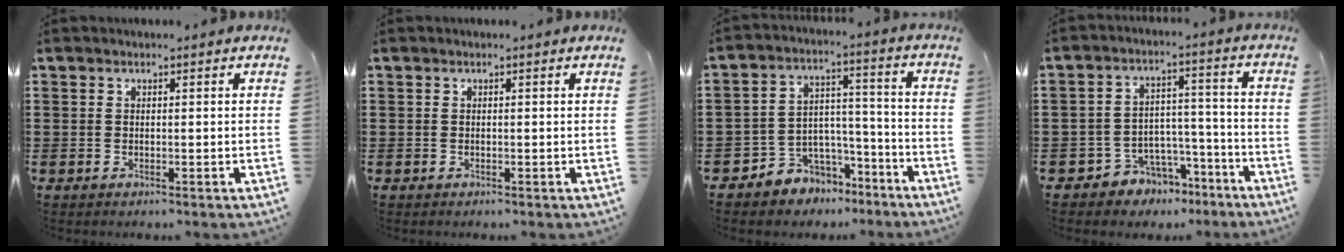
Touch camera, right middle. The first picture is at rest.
{"total": 0.0}
{"total": 5.3, "force": [-4.2, 3.2, -0.4], "torque": [-0.005, 0.010, -0.083]}
{"total": 5.4, "force": [-4.4, 3.0, 0.2], "torque": [-0.015, 0.016, -0.086]}